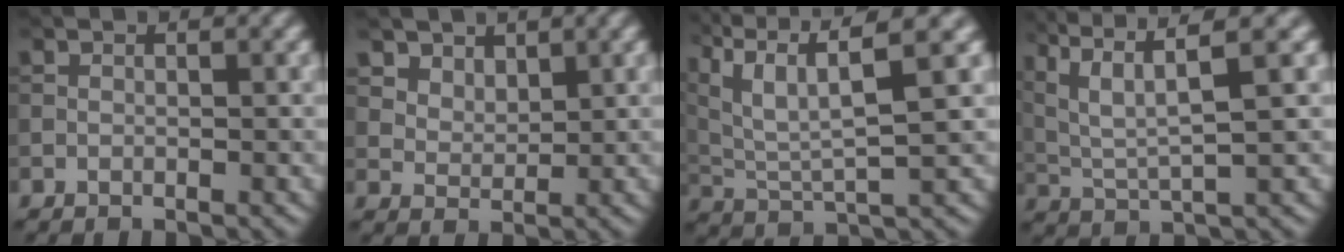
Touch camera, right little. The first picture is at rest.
{"total": 3.7, "force": [2.8, 2.2, 1.2], "torque": [-0.041, -0.019, 0.071]}
{"total": 9.8, "force": [5.2, 3.0, 7.8], "torque": [-0.172, 0.018, 0.091]}
{"total": 7.5, "force": [3.7, 1.8, 6.3], "torque": [-0.130, 0.014, 0.076]}